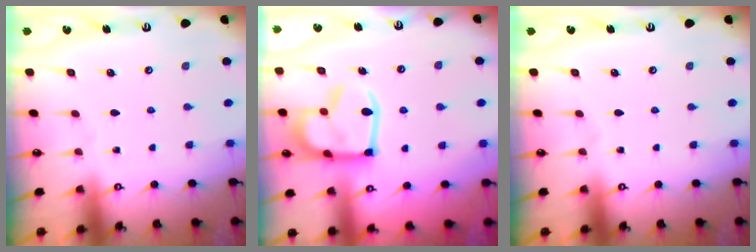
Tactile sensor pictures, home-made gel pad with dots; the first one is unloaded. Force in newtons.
{"total": 14.0, "press": 13.9, "slide": 1.7}
{"total": 0.0}